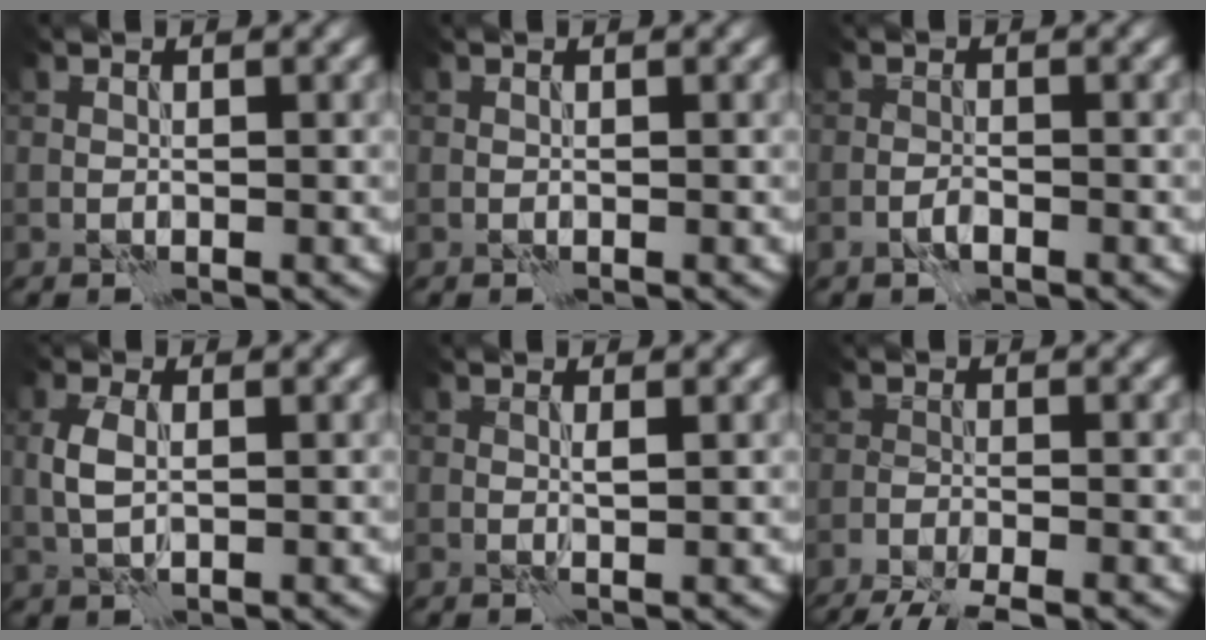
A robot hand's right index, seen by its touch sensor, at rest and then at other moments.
{"total": 0.0}
{"total": 1.2, "force": [-0.8, 0.5, 0.8], "torque": [-0.017, 0.003, -0.017]}
{"total": 2.6, "force": [0.2, 1.4, 2.2], "torque": [-0.054, 0.002, 0.004]}
{"total": 0.7, "force": [0.2, 0.0, 0.7], "torque": [-0.013, 0.000, 0.002]}
{"total": 6.1, "force": [-5.2, 1.2, 2.9], "torque": [-0.052, -0.019, -0.087]}